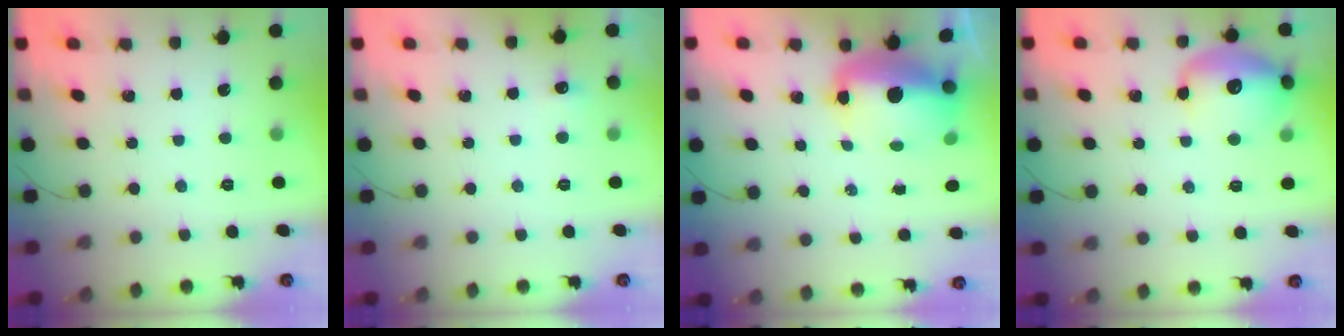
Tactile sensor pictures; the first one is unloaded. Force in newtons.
{"total": 11.2, "press": 3.5, "slide": 10.6}
{"total": 12.2, "press": 11.8, "slide": 2.9}
{"total": 14.7, "press": 14.5, "slide": 2.4}